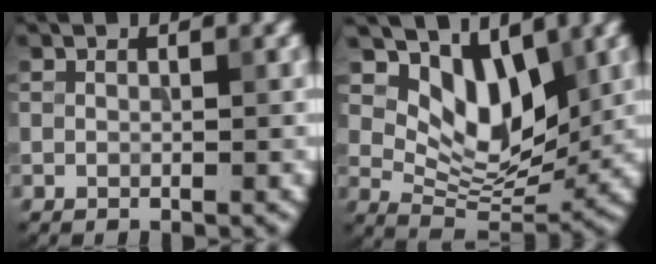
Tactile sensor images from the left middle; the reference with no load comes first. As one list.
[{"total": 6.9, "force": [3.2, 3.9, 4.7], "torque": [-0.071, -0.023, 0.054]}]